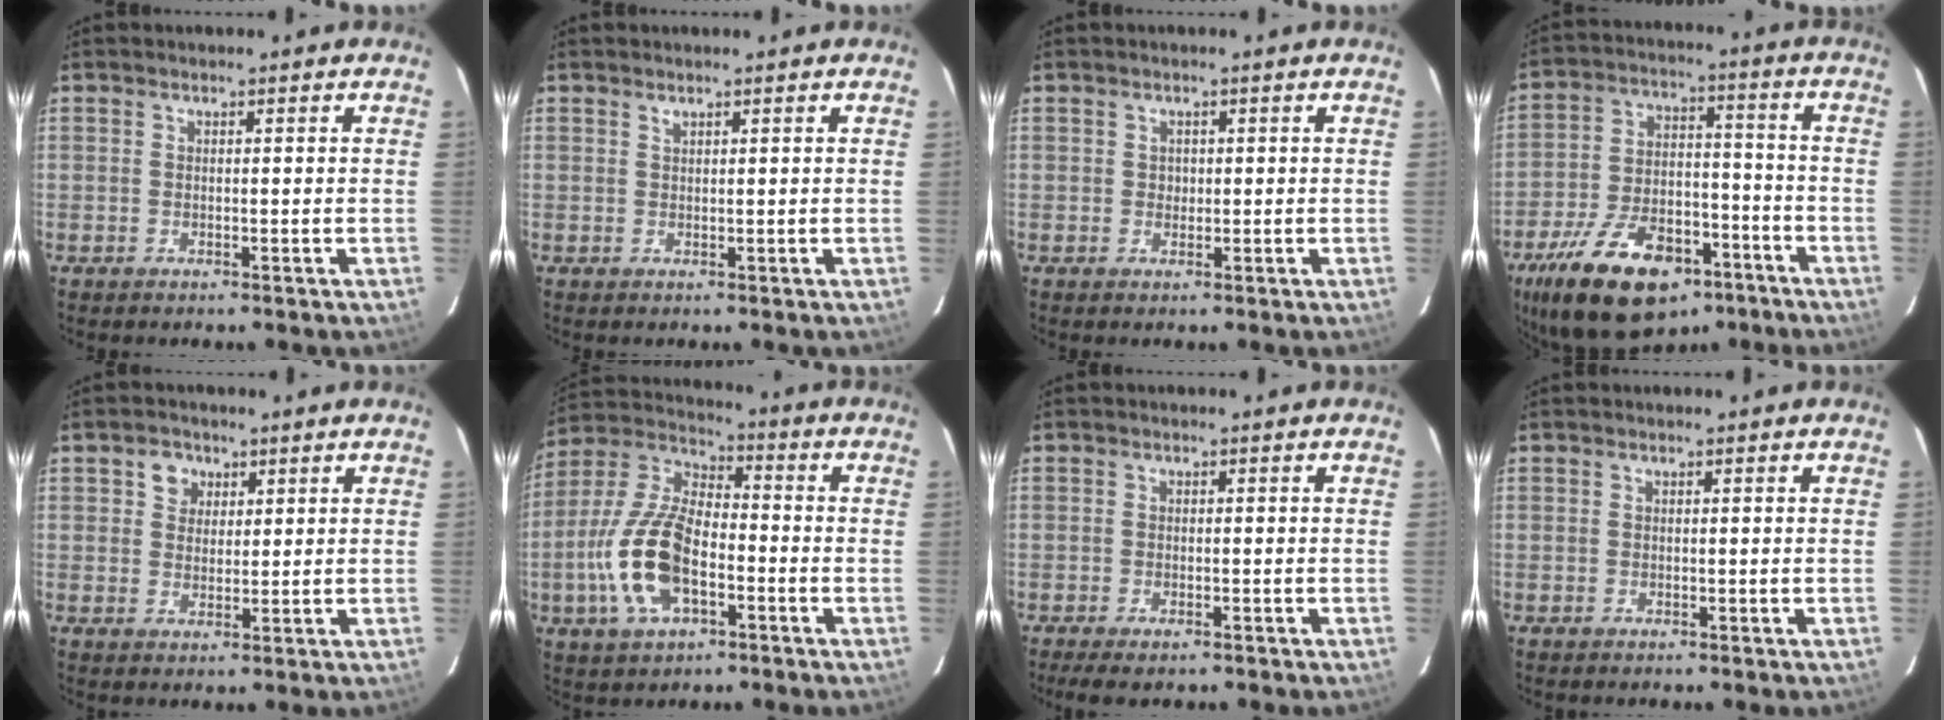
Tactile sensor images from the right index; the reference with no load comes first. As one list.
[{"total": 0.6, "force": [0.5, 0.1, 0.2], "torque": [-0.002, 0.001, 0.010]}, {"total": 1.2, "force": [0.0, 1.2, 0.2], "torque": [0.002, 0.003, 0.001]}, {"total": 21.8, "force": [-13.6, 11.1, 12.9], "torque": [-0.256, -0.003, -0.209]}, {"total": 3.8, "force": [1.7, 3.3, 0.9], "torque": [-0.005, 0.013, 0.030]}, {"total": 15.6, "force": [-4.7, 7.3, 13.0], "torque": [-0.286, 0.000, -0.090]}, {"total": 4.1, "force": [-3.0, 1.3, 2.5], "torque": [-0.060, -0.013, -0.050]}, {"total": 0.0}]